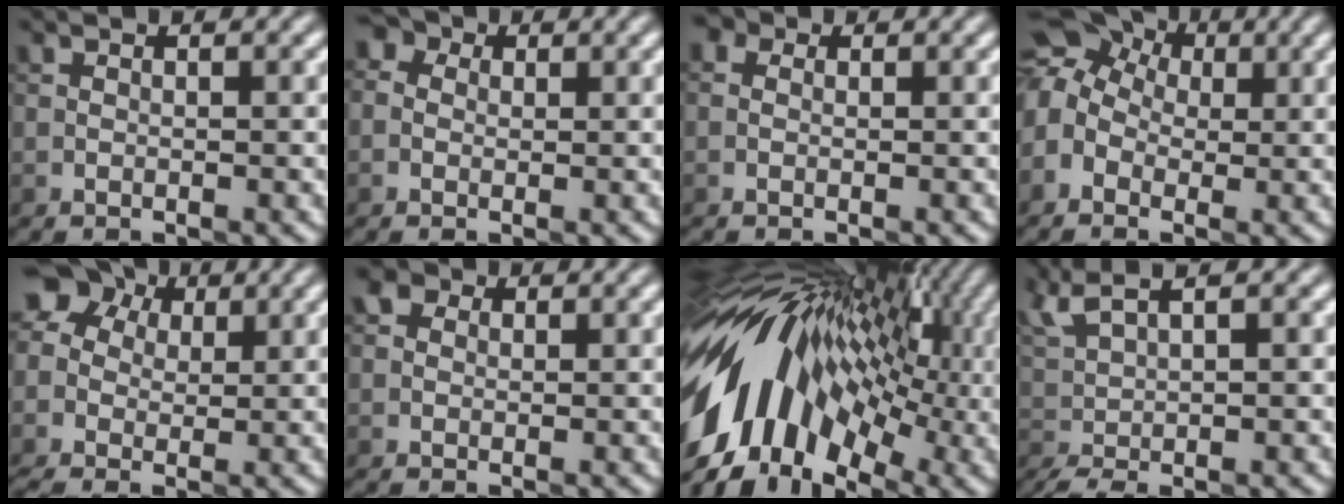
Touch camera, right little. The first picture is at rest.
{"total": 3.7, "force": [1.2, 3.0, 1.8], "torque": [-0.008, 0.024, -0.025]}
{"total": 2.1, "force": [0.4, 1.8, 1.1], "torque": [-0.006, 0.008, -0.023]}
{"total": 6.8, "force": [0.8, 5.5, 3.9], "torque": [-0.074, 0.036, -0.004]}
{"total": 6.2, "force": [1.4, 5.0, 3.5], "torque": [-0.075, 0.028, 0.013]}
{"total": 3.1, "force": [1.4, 2.4, 1.5], "torque": [-0.005, 0.022, -0.018]}
{"total": 16.2, "force": [-0.9, 9.8, 12.9], "torque": [-0.223, 0.029, -0.032]}
{"total": 4.7, "force": [1.2, 1.5, 4.2], "torque": [-0.086, 0.009, 0.030]}